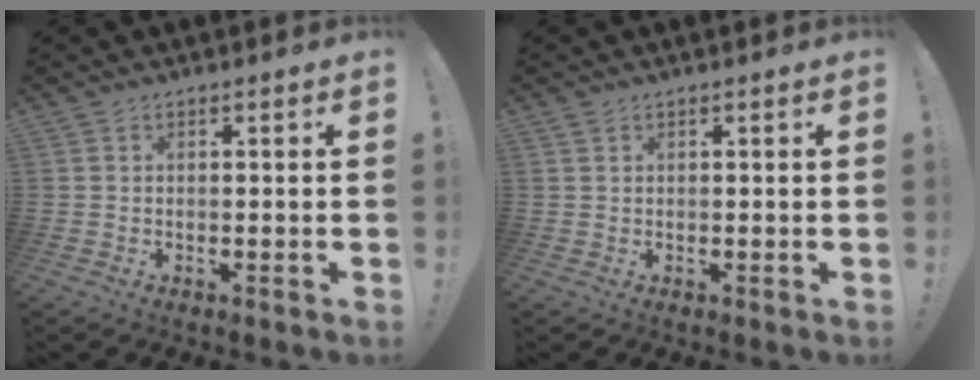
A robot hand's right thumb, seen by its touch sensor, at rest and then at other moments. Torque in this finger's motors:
{"motor_torque": [-0.01, 0.19, 0.00, 0.00, 0.00]}